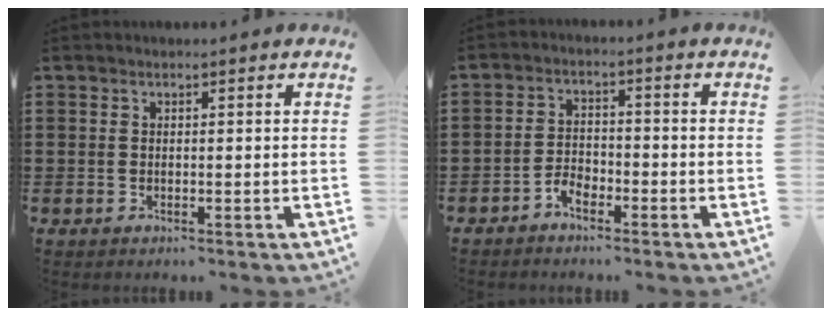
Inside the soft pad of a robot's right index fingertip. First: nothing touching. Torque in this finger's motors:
{"motor_torque": [1.10, 1.04, 0.03, 0.04]}